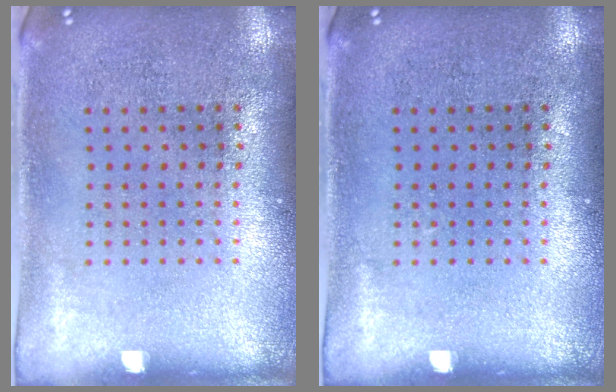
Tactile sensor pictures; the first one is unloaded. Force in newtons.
{"total": 0.0}